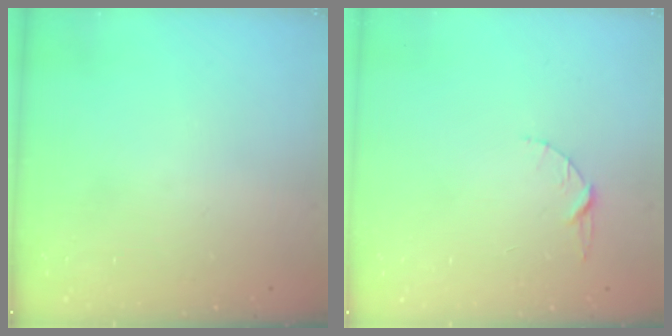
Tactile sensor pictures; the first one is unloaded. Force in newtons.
{"total": 3.4, "press": 3.3, "slide": 0.4}